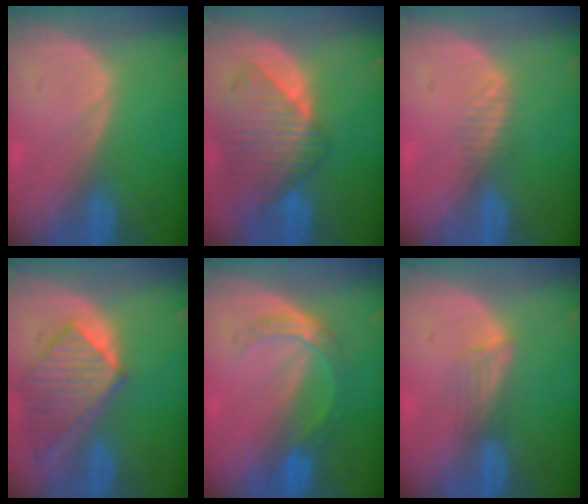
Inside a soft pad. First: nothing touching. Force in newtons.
{"total": 9.5, "press": 8.4, "slide": 4.6}
{"total": 1.7, "press": 1.4, "slide": 1.0}
{"total": 8.8, "press": 7.9, "slide": 3.9}
{"total": 5.2, "press": 4.7, "slide": 2.4}
{"total": 2.8, "press": 2.5, "slide": 1.4}